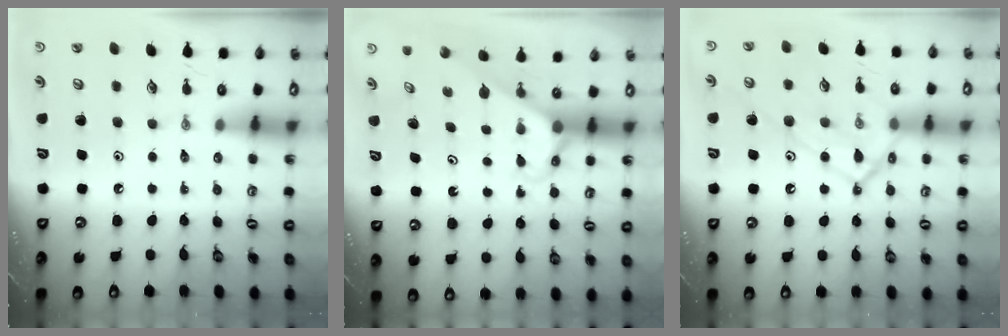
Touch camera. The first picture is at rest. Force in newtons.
{"total": 2.6, "press": 2.6, "slide": 0.2}
{"total": 13.5, "press": 13.4, "slide": 1.0}